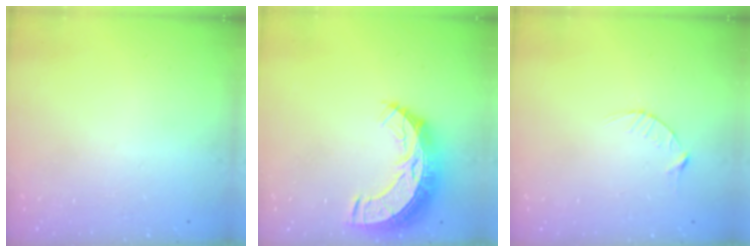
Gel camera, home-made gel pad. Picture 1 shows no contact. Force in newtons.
{"total": 12.4, "press": 12.4, "slide": 1.0}
{"total": 2.9, "press": 2.9, "slide": 0.4}